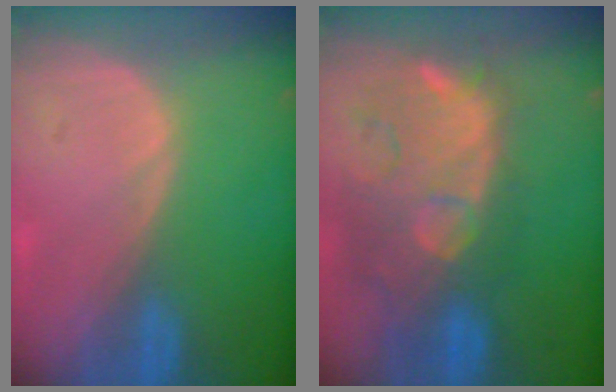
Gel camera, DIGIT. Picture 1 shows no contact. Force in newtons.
{"total": 12.2, "press": 11.0, "slide": 5.4}